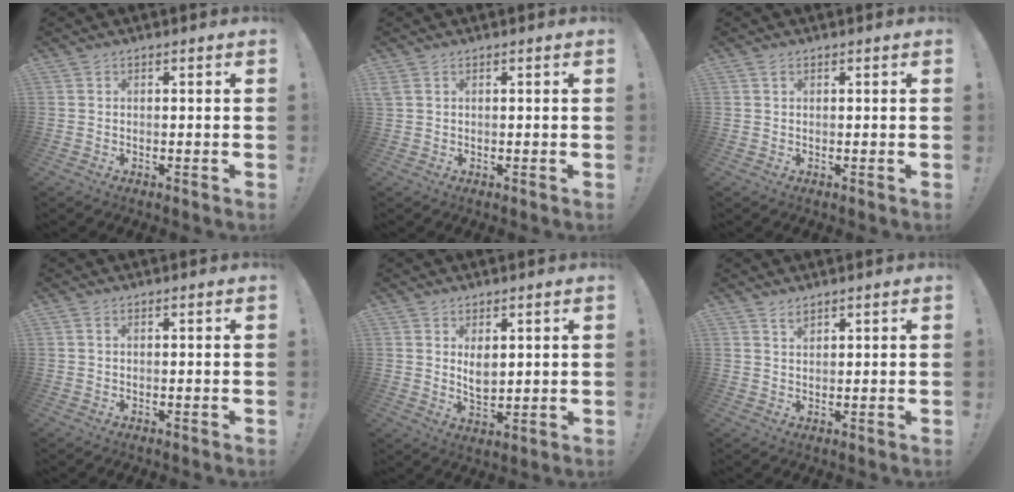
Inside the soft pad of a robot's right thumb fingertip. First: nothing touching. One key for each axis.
{"total": 1.1, "fx": 0.6, "fy": 0.6, "fz": 0.7, "tx": -0.016, "ty": 0.003, "tz": 0.012}
{"total": 0.9, "fx": 0.5, "fy": 0.7, "fz": 0.4, "tx": -0.001, "ty": -0.001, "tz": 0.008}
{"total": 0.7, "fx": 0.3, "fy": 0.3, "fz": 0.5, "tx": -0.015, "ty": 0.003, "tz": 0.007}
{"total": 5.1, "fx": 2.2, "fy": 3.1, "fz": 3.4, "tx": -0.051, "ty": -0.013, "tz": 0.040}
{"total": 2.1, "fx": 1.8, "fy": 0.5, "fz": 1.0, "tx": -0.009, "ty": -0.012, "tz": 0.030}